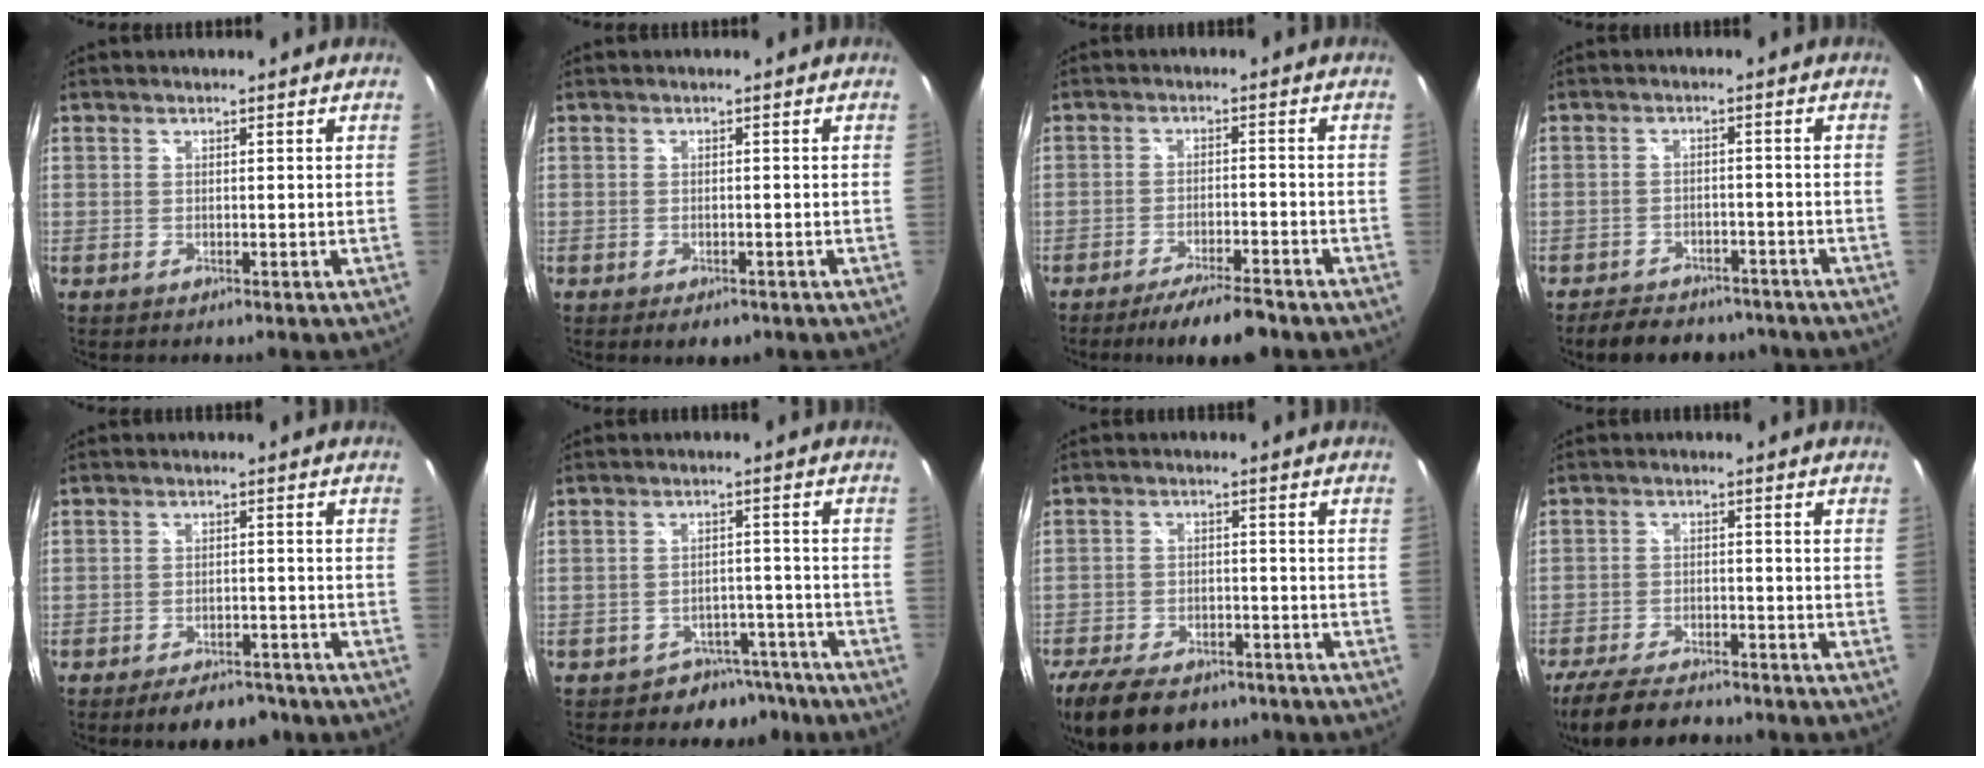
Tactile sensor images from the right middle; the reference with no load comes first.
{"total": 2.9, "force": [-1.9, 1.5, 1.6], "torque": [-0.029, -0.013, -0.025]}
{"total": 8.3, "force": [-7.0, 1.1, 4.3], "torque": [-0.090, -0.010, -0.110]}
{"total": 10.4, "force": [-8.6, 4.7, 3.5], "torque": [-0.081, 0.007, -0.115]}
{"total": 7.4, "force": [-5.8, 3.4, 3.1], "torque": [-0.065, 0.008, -0.077]}
{"total": 7.3, "force": [-5.8, 4.4, 0.5], "torque": [-0.002, 0.027, -0.070]}
{"total": 15.6, "force": [-11.5, 7.3, 7.6], "torque": [-0.178, -0.024, -0.182]}
{"total": 12.3, "force": [-10.4, 3.7, 5.6], "torque": [-0.135, -0.027, -0.175]}